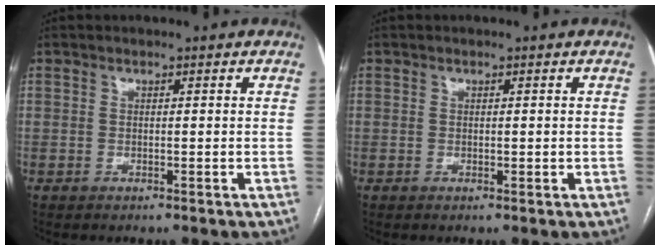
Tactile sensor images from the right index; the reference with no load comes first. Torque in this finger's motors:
{"motor_torque": [-0.23, 0.16, 0.02, 0.00]}